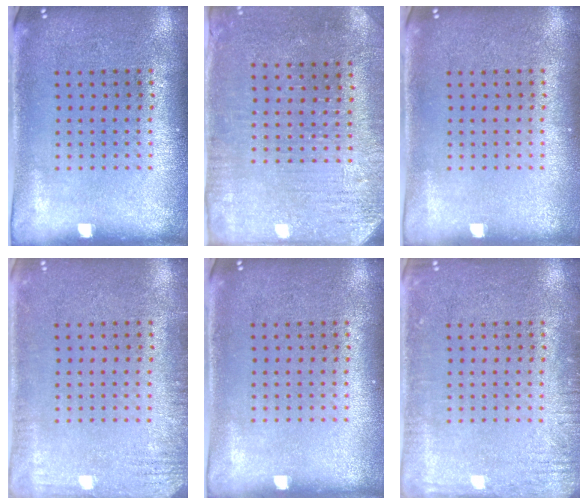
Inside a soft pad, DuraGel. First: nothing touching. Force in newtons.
{"total": 3.1, "press": 2.8, "slide": 1.2}
{"total": 0.0}
{"total": 2.1, "press": 2.1, "slide": 0.2}
{"total": 0.0}
{"total": 2.3, "press": 2.2, "slide": 0.3}